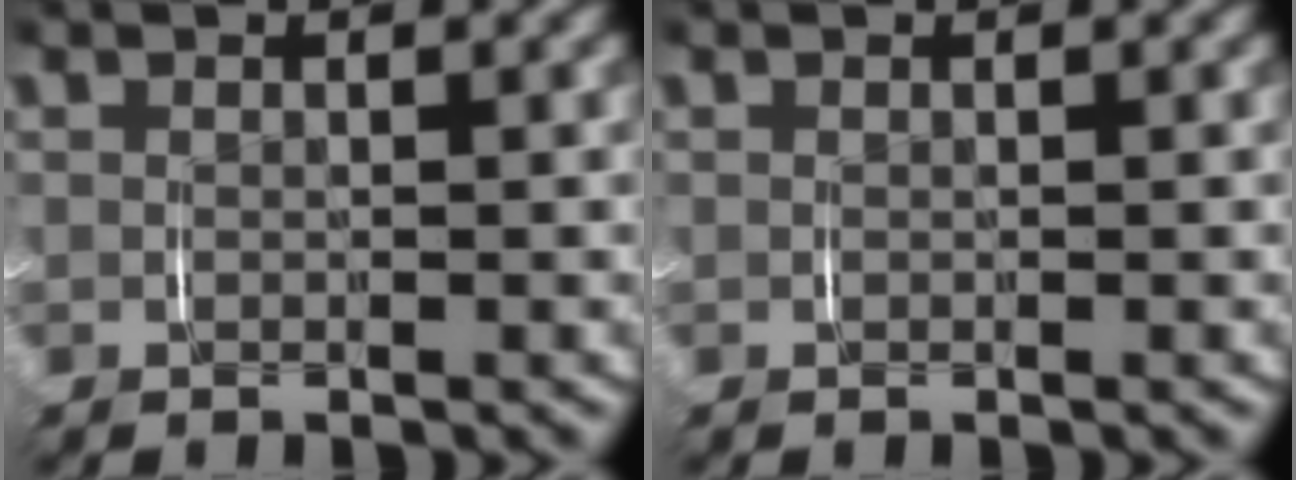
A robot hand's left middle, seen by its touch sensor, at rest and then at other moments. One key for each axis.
{"total": 0.0}